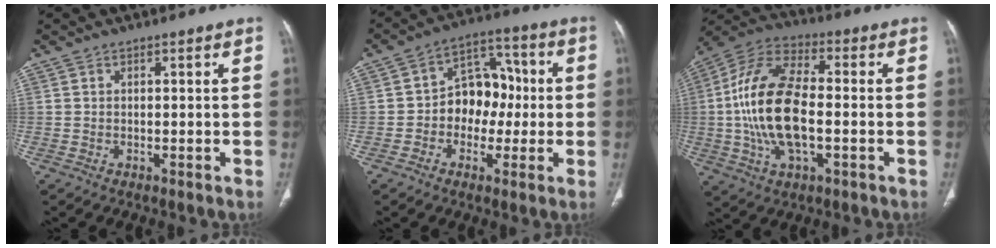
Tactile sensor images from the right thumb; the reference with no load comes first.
{"total": 11.0, "force": [-0.8, 8.4, 7.1], "torque": [-0.062, 0.042, -0.021]}
{"total": 18.5, "force": [-1.6, 8.7, 16.2], "torque": [-0.329, 0.022, -0.032]}